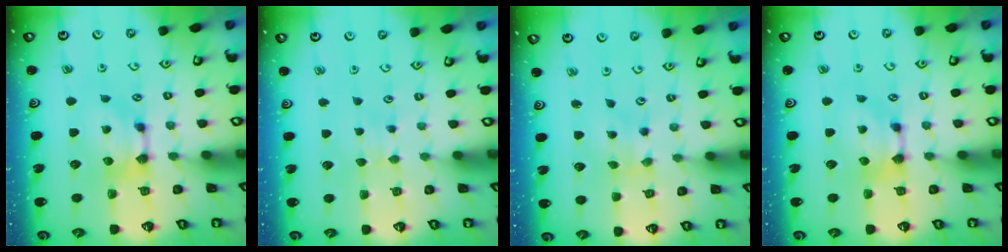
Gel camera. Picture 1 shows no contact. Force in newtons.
{"total": 2.9, "press": 2.9, "slide": 0.4}
{"total": 2.8, "press": 2.7, "slide": 0.9}
{"total": 0.0}